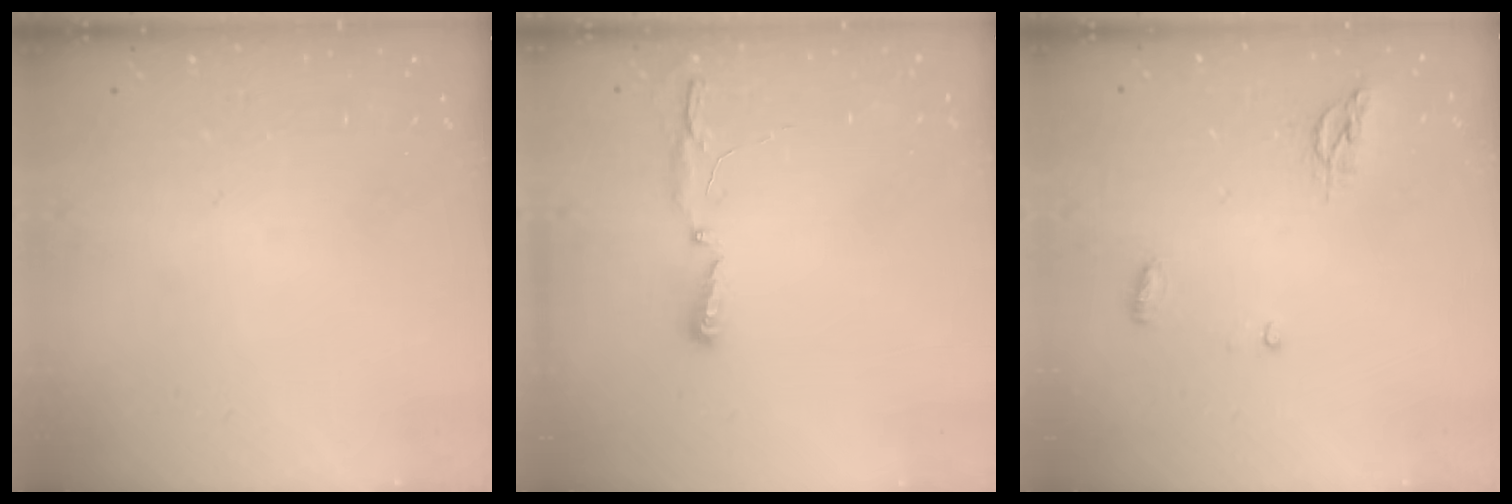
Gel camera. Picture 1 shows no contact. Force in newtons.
{"total": 3.5, "press": 3.4, "slide": 0.8}
{"total": 4.9, "press": 4.9, "slide": 0.6}